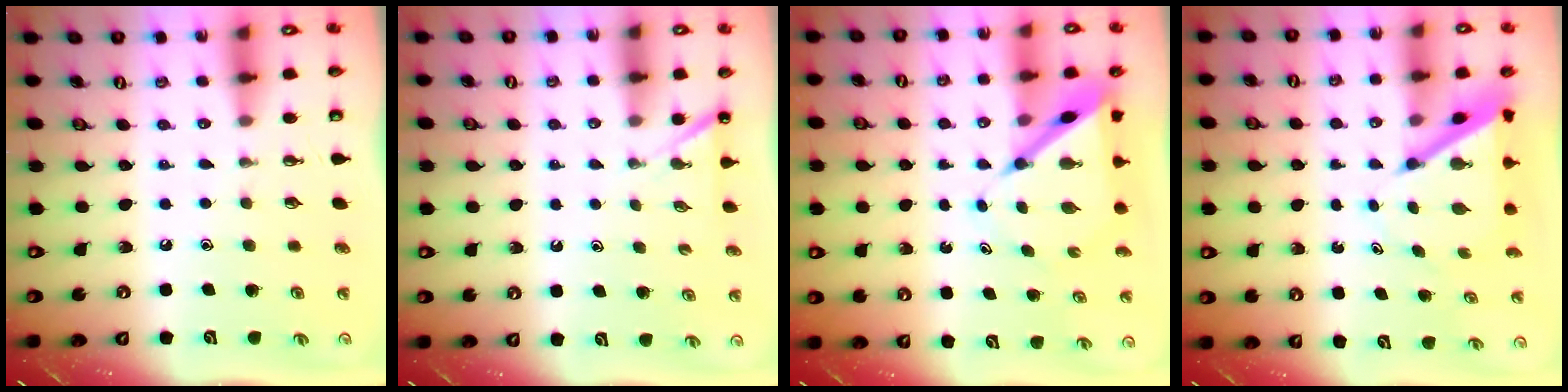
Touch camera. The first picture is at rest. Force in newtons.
{"total": 2.3, "press": 2.3, "slide": 0.2}
{"total": 7.0, "press": 7.0, "slide": 0.6}
{"total": 6.4, "press": 6.4, "slide": 0.6}